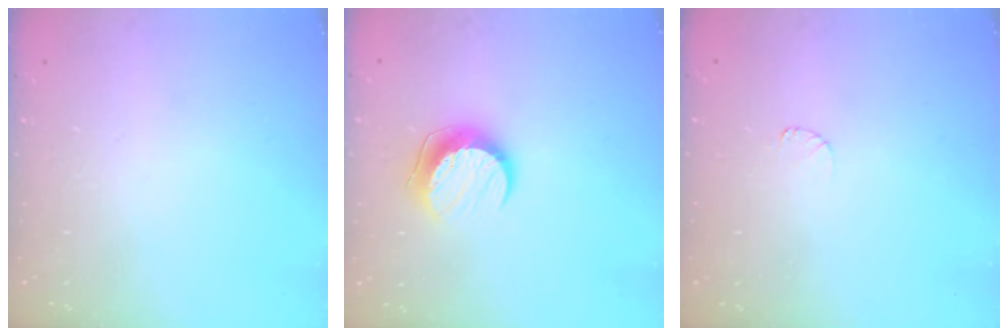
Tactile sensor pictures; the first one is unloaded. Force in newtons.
{"total": 9.9, "press": 9.9, "slide": 0.1}
{"total": 3.5, "press": 3.4, "slide": 0.5}